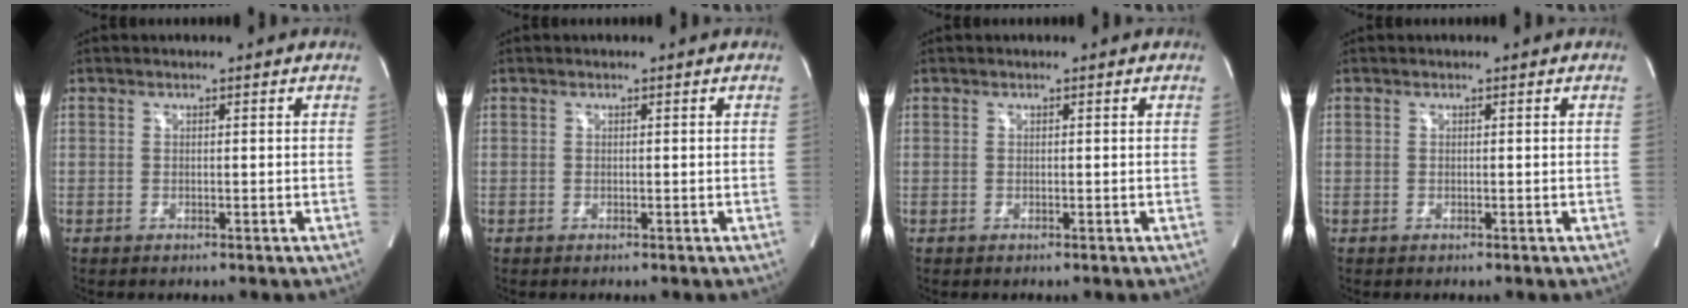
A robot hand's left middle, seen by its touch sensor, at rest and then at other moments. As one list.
[{"total": 0.0}, {"total": 0.0}, {"total": 0.0}]